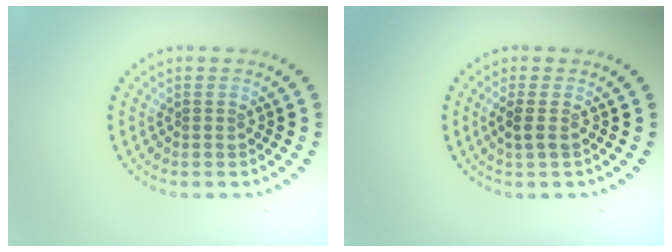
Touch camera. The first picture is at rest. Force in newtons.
{"total": 1.2, "press": 1.1, "slide": 0.5}